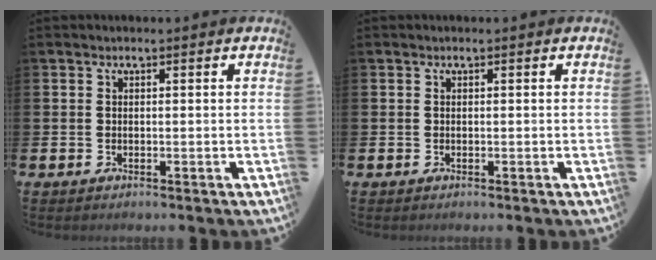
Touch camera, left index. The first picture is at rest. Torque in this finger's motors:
{"motor_torque": [0.01, 0.00, 0.00, 0.00]}